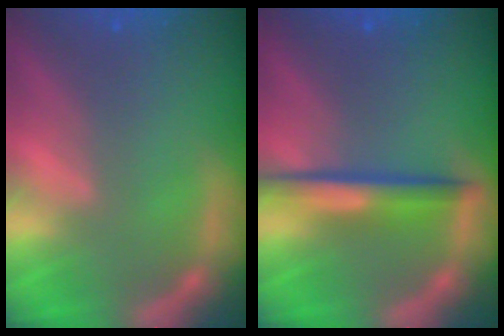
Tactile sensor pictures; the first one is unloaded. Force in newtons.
{"total": 4.0}